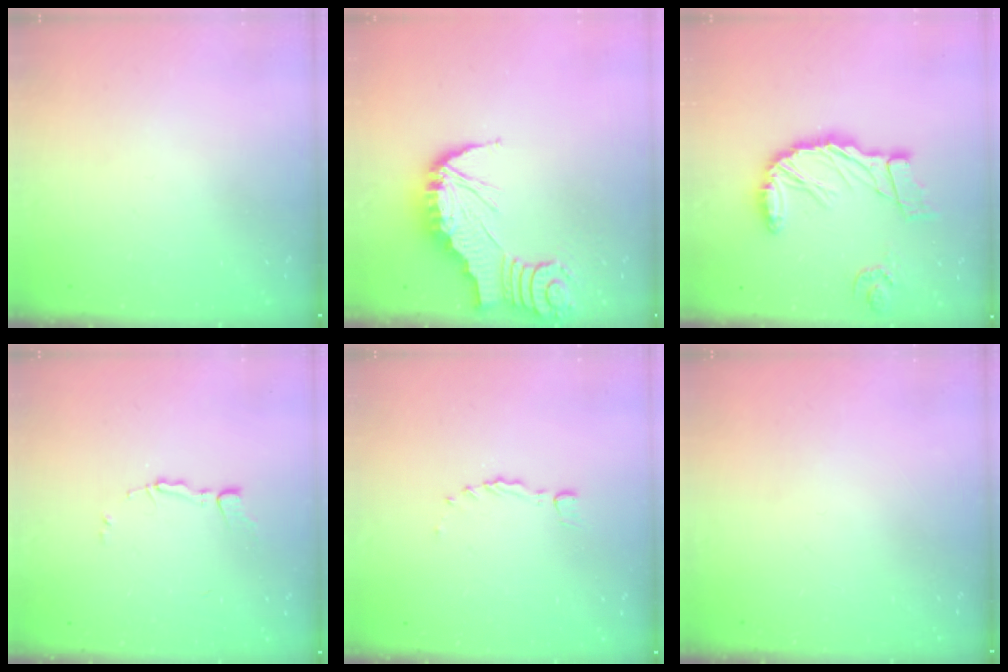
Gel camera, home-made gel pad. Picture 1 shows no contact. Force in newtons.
{"total": 2.2, "press": 2.2, "slide": 0.2}
{"total": 16.6, "press": 16.4, "slide": 2.7}
{"total": 5.0, "press": 5.0, "slide": 0.3}
{"total": 0.0}
{"total": 0.0}